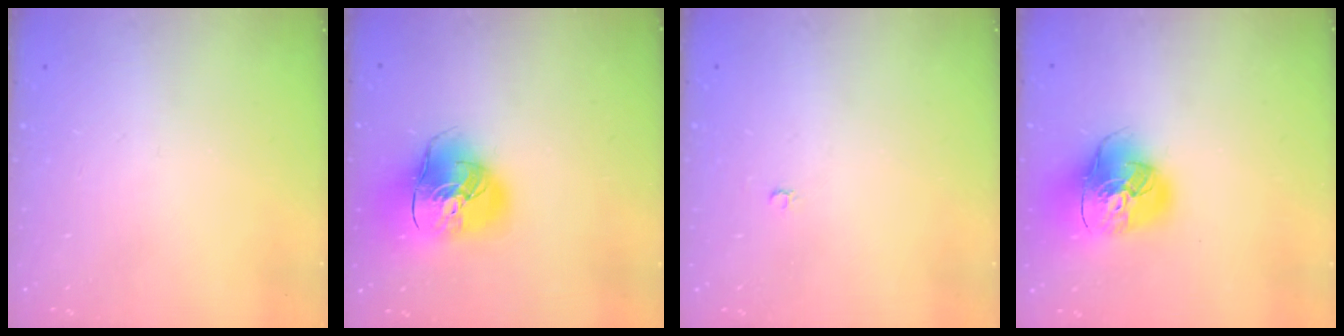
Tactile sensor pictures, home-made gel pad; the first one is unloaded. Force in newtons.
{"total": 17.1, "press": 16.8, "slide": 2.9}
{"total": 2.0, "press": 2.0, "slide": 0.4}
{"total": 18.0, "press": 17.8, "slide": 2.8}